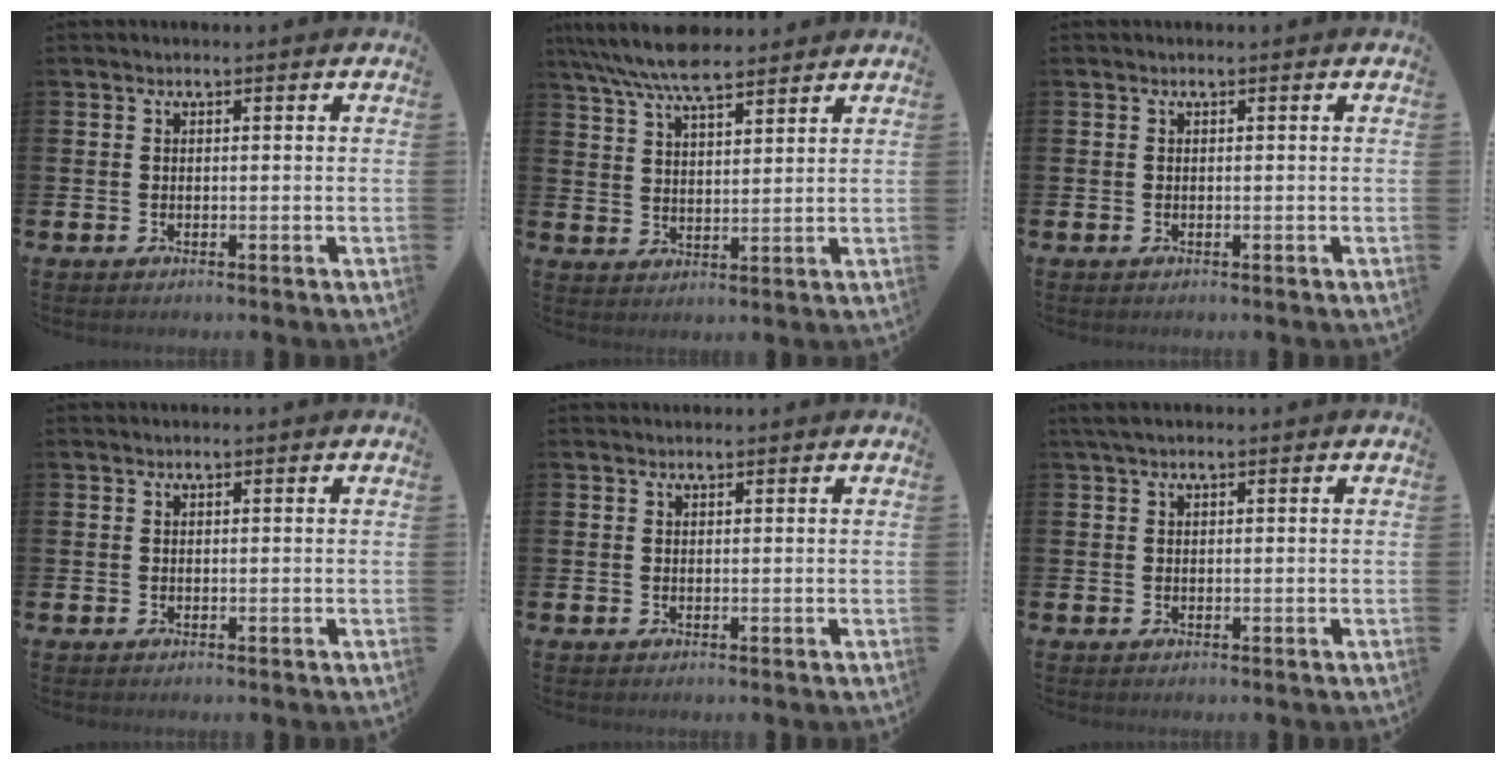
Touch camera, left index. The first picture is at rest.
{"total": 7.1, "force": [6.6, 1.4, 2.4], "torque": [-0.062, -0.026, 0.119]}
{"total": 0.0}
{"total": 0.0}
{"total": 0.7, "force": [0.7, 0.2, 0.0], "torque": [0.012, -0.004, 0.011]}
{"total": 1.5, "force": [1.0, 0.4, 1.0], "torque": [-0.015, 0.004, 0.017]}